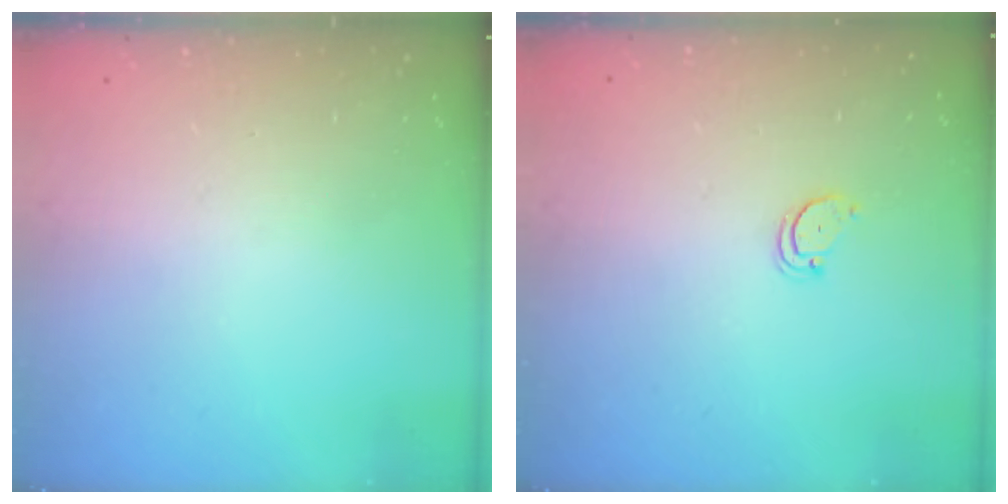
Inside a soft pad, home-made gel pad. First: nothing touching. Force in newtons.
{"total": 2.4, "press": 2.4, "slide": 0.2}